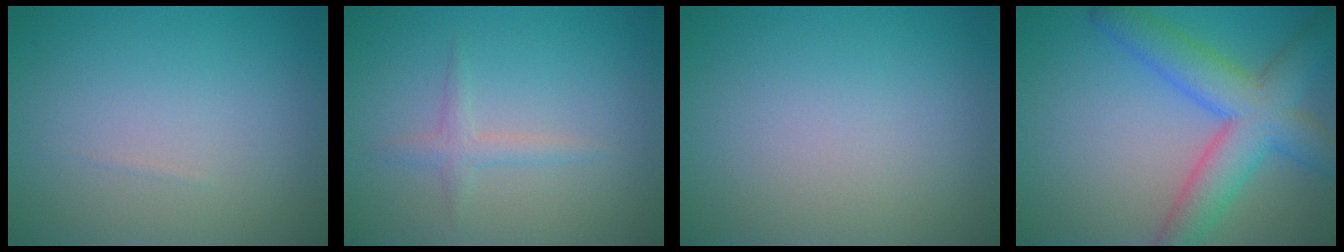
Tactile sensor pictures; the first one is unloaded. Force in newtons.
{"total": 1.5, "press": 1.5, "slide": 0.1}
{"total": 0.0}
{"total": 7.4, "press": 7.4, "slide": 0.2}